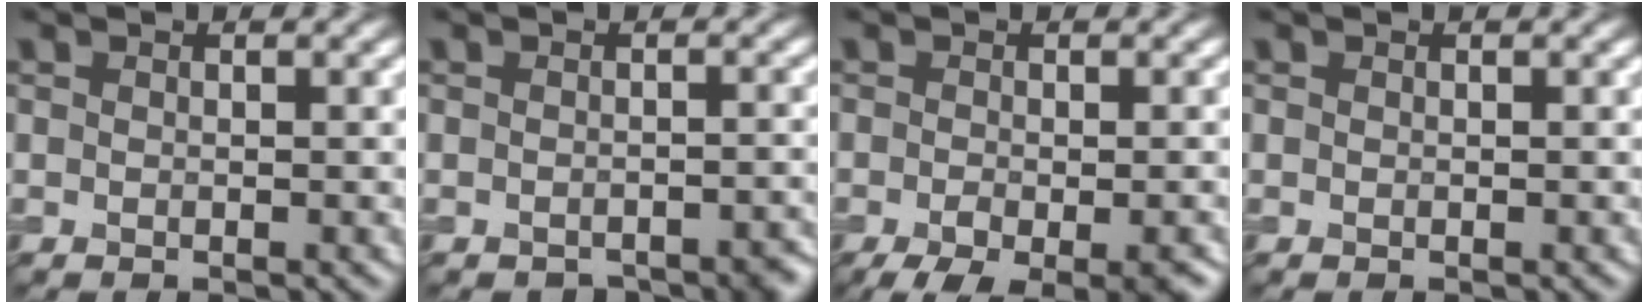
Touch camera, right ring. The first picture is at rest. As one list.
[{"total": 2.5, "force": [-2.3, 0.7, 0.8], "torque": [-0.005, 0.000, -0.025]}, {"total": 6.1, "force": [-3.6, 2.0, 4.5], "torque": [-0.069, -0.013, -0.052]}, {"total": 0.0}]